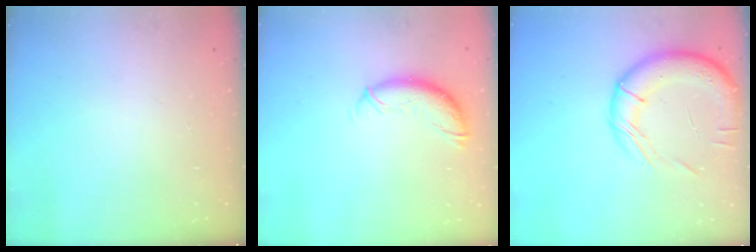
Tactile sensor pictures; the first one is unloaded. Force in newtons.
{"total": 10.4, "press": 10.3, "slide": 0.7}
{"total": 15.7, "press": 15.5, "slide": 2.0}